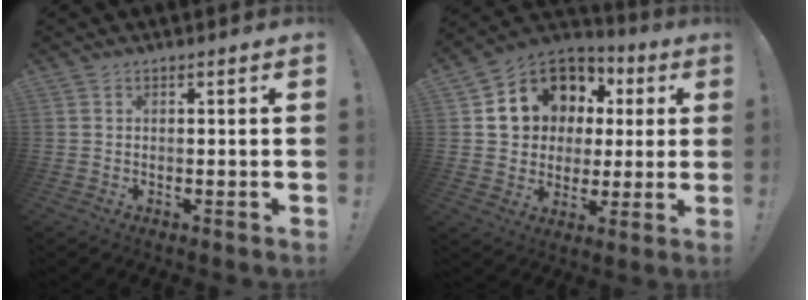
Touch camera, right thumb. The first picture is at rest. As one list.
[{"total": 15.9, "force": [6.7, 12.5, 7.1], "torque": [-0.120, -0.029, 0.148]}]